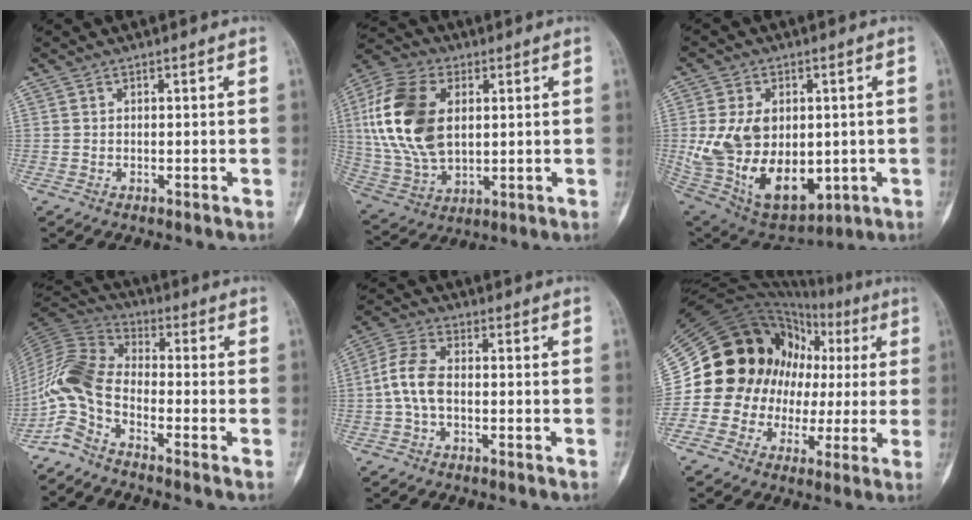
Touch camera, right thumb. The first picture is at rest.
{"total": 19.1, "force": [3.4, 11.9, 14.6], "torque": [-0.295, -0.002, 0.067]}
{"total": 20.2, "force": [-0.4, 13.1, 15.4], "torque": [-0.270, -0.008, 0.027]}
{"total": 9.4, "force": [-4.8, 4.2, 6.9], "torque": [-0.150, 0.052, -0.120]}
{"total": 6.9, "force": [-0.9, 3.9, 5.6], "torque": [-0.127, 0.021, -0.025]}
{"total": 24.5, "force": [1.6, 20.6, 13.1], "torque": [-0.186, 0.089, 0.035]}